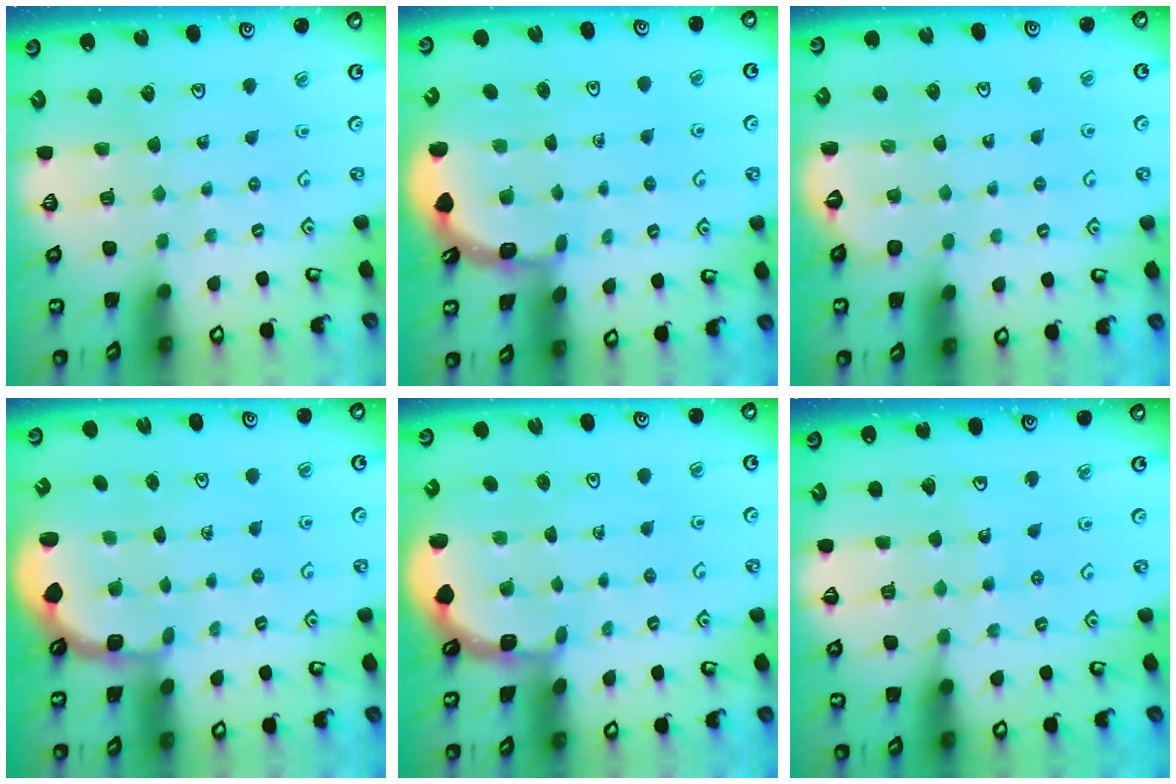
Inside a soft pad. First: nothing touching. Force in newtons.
{"total": 2.2, "press": 2.2, "slide": 0.1}
{"total": 1.9, "press": 0.5, "slide": 1.9}
{"total": 2.8, "press": 2.2, "slide": 1.7}
{"total": 1.9, "press": 1.9, "slide": 0.3}
{"total": 5.1, "press": 5.1, "slide": 0.7}